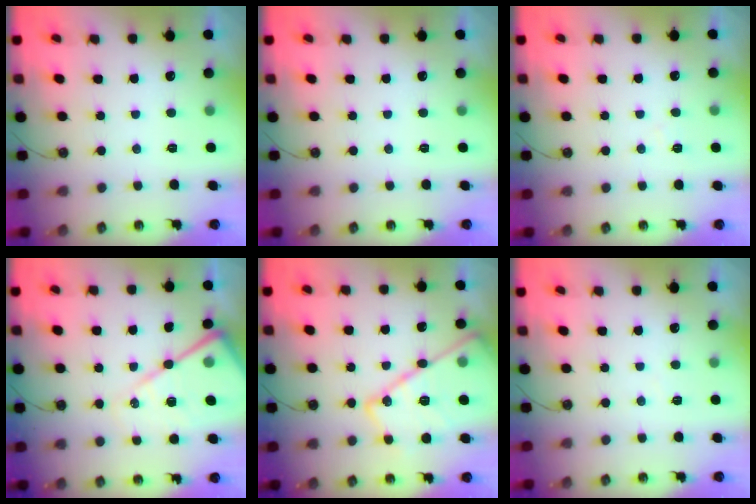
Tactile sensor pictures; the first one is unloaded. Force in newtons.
{"total": 0.0}
{"total": 5.8, "press": 5.7, "slide": 0.9}
{"total": 16.2, "press": 16.2, "slide": 1.8}
{"total": 22.0, "press": 21.9, "slide": 1.9}
{"total": 2.8, "press": 2.7, "slide": 0.5}